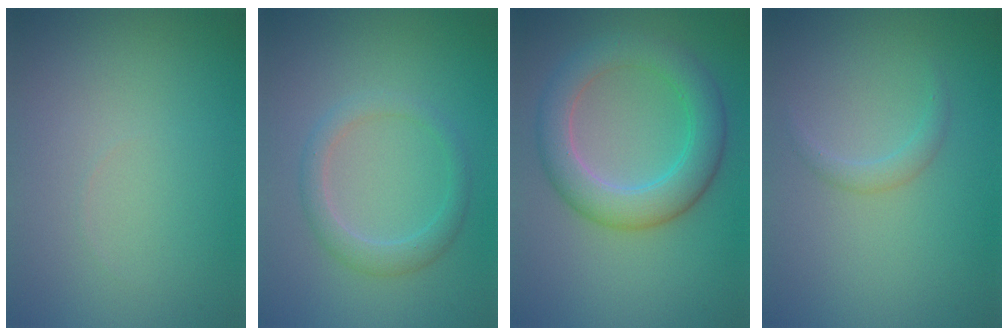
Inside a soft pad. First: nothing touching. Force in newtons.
{"total": 2.4, "press": 2.4, "slide": 0.2}
{"total": 5.7, "press": 5.7, "slide": 0.2}
{"total": 1.2, "press": 1.2, "slide": 0.0}